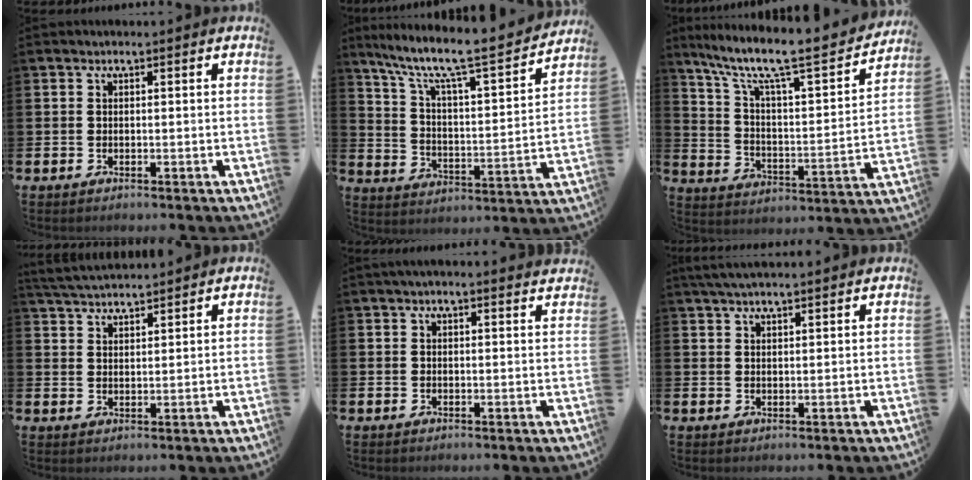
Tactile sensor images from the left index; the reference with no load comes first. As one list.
[{"total": 8.3, "force": [7.1, 0.8, 4.2], "torque": [-0.105, -0.059, 0.111]}, {"total": 9.4, "force": [7.7, 1.5, 5.2], "torque": [-0.117, -0.064, 0.120]}, {"total": 3.9, "force": [3.8, 0.4, 0.4], "torque": [-0.023, -0.016, 0.071]}, {"total": 1.8, "force": [1.7, -0.1, 0.4], "torque": [-0.005, -0.008, 0.030]}, {"total": 3.4, "force": [3.2, 0.3, 1.2], "torque": [-0.026, -0.006, 0.058]}]